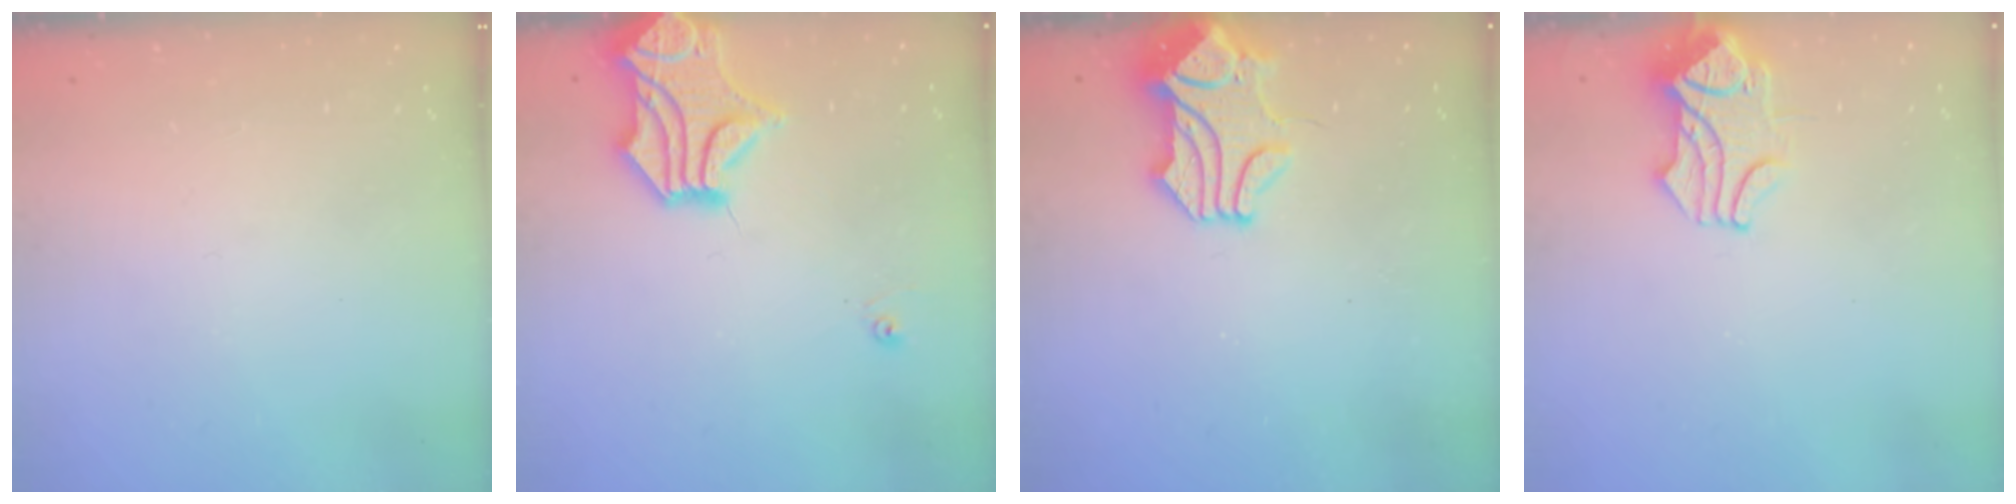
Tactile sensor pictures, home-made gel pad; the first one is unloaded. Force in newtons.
{"total": 4.5, "press": 4.0, "slide": 2.0}
{"total": 1.0, "press": 0.0, "slide": 1.0}
{"total": 1.2, "press": 0.0, "slide": 1.2}